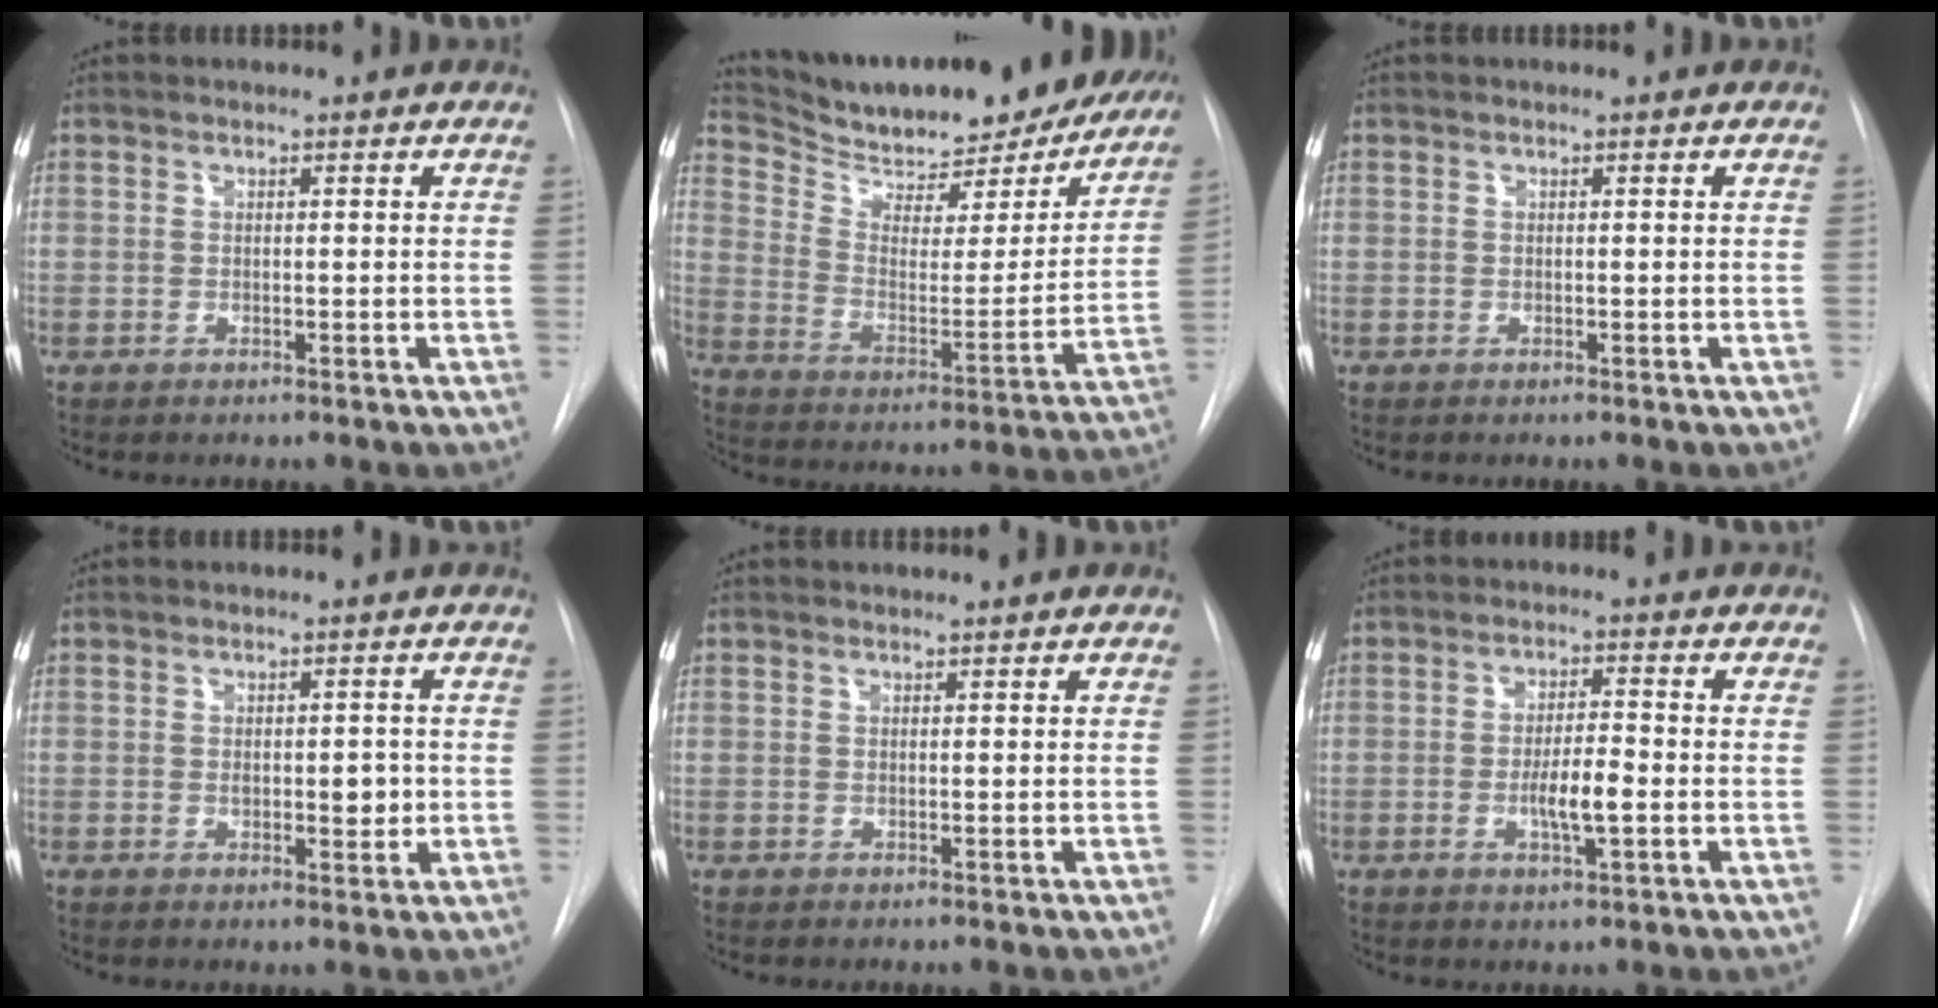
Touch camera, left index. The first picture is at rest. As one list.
[{"total": 25.0, "force": [22.6, 5.8, 9.2], "torque": [-0.150, -0.046, 0.311]}, {"total": 0.0}, {"total": 3.2, "force": [-0.6, 1.6, 2.7], "torque": [-0.032, -0.008, -0.005]}, {"total": 0.0}, {"total": 5.2, "force": [-1.8, 0.8, 4.8], "torque": [-0.089, -0.008, -0.029]}]